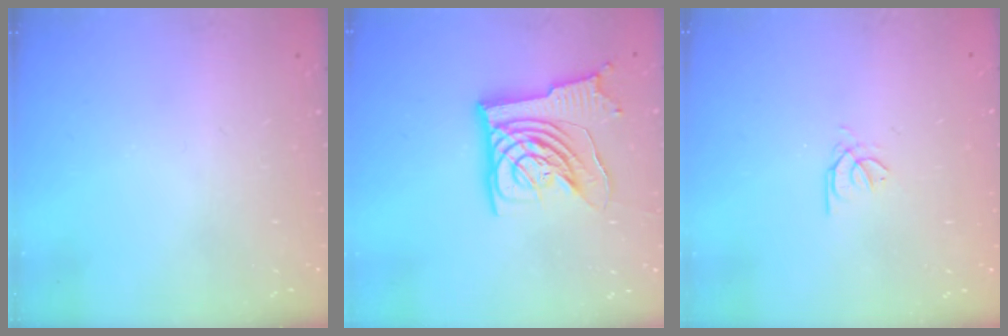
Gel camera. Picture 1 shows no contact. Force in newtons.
{"total": 13.1, "press": 13.0, "slide": 1.7}
{"total": 0.9, "press": 0.8, "slide": 0.4}